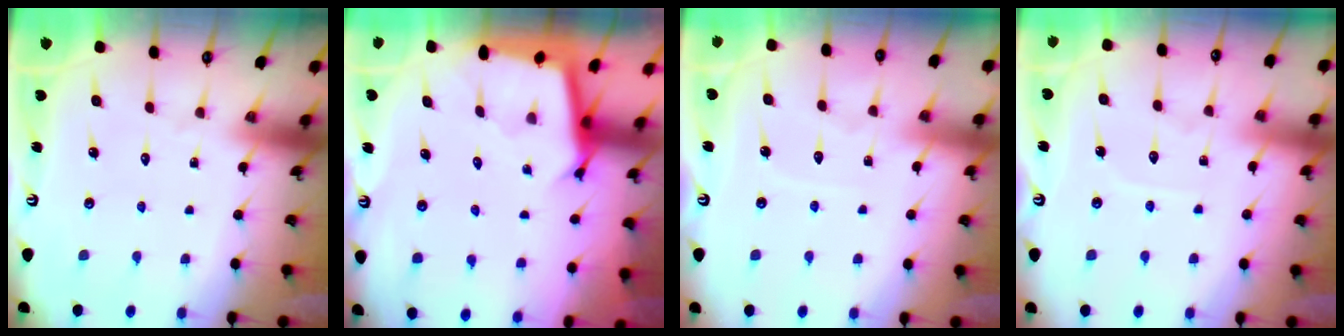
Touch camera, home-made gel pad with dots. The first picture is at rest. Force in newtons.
{"total": 2.7, "press": 2.7, "slide": 0.1}
{"total": 4.3, "press": 4.2, "slide": 0.5}
{"total": 3.7, "press": 3.7, "slide": 0.5}